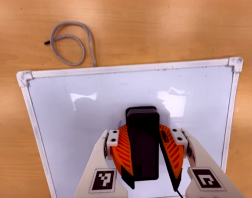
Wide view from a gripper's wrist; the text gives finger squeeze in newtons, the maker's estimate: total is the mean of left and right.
{"total": 15.9, "left": 18.1, "right": 13.6}